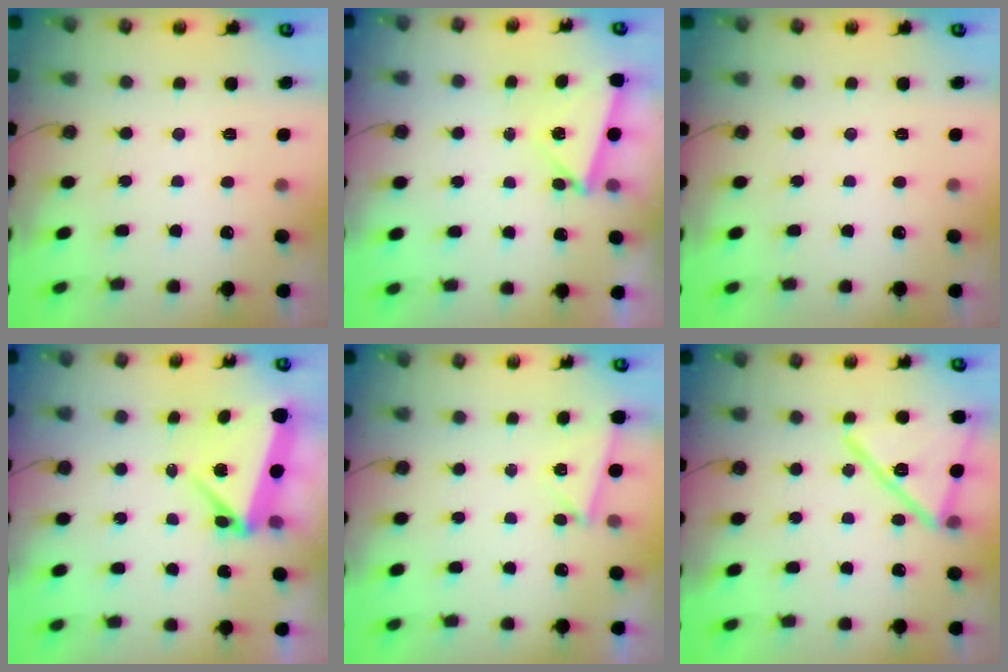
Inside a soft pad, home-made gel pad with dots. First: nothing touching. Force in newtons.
{"total": 3.9, "press": 3.5, "slide": 1.5}
{"total": 0.0}
{"total": 5.5, "press": 5.4, "slide": 0.6}
{"total": 2.0, "press": 1.7, "slide": 1.0}
{"total": 17.7, "press": 17.7, "slide": 0.7}